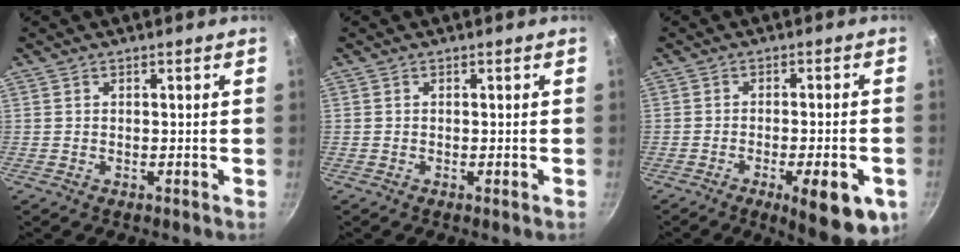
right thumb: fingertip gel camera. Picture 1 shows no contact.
{"total": 0.7, "force": [-0.3, -0.1, 0.7], "torque": [-0.010, -0.001, -0.004]}
{"total": 12.4, "force": [-5.4, 3.5, 10.6], "torque": [-0.127, 0.004, -0.069]}